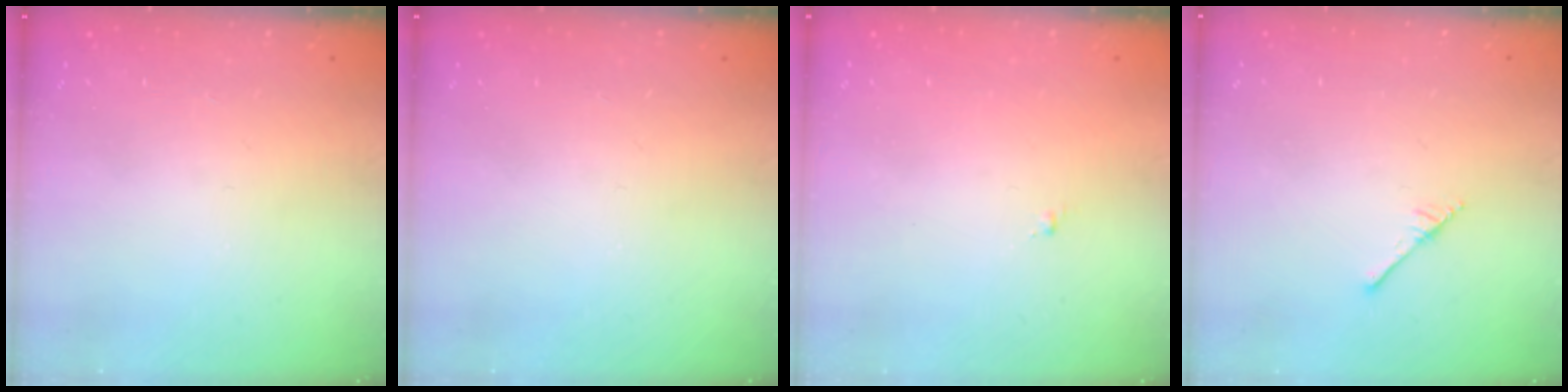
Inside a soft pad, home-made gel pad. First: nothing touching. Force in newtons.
{"total": 0.0}
{"total": 0.7, "press": 0.7, "slide": 0.2}
{"total": 1.6, "press": 1.6, "slide": 0.2}